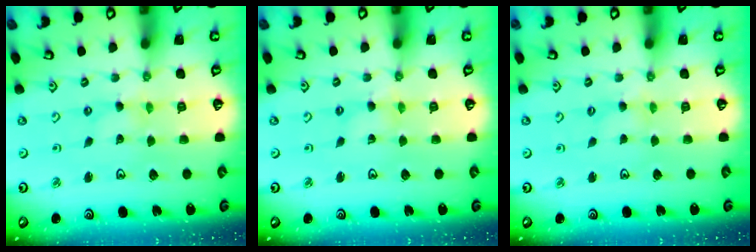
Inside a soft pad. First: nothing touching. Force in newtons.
{"total": 1.6, "press": 1.6, "slide": 0.3}
{"total": 0.5, "press": 0.5, "slide": 0.2}